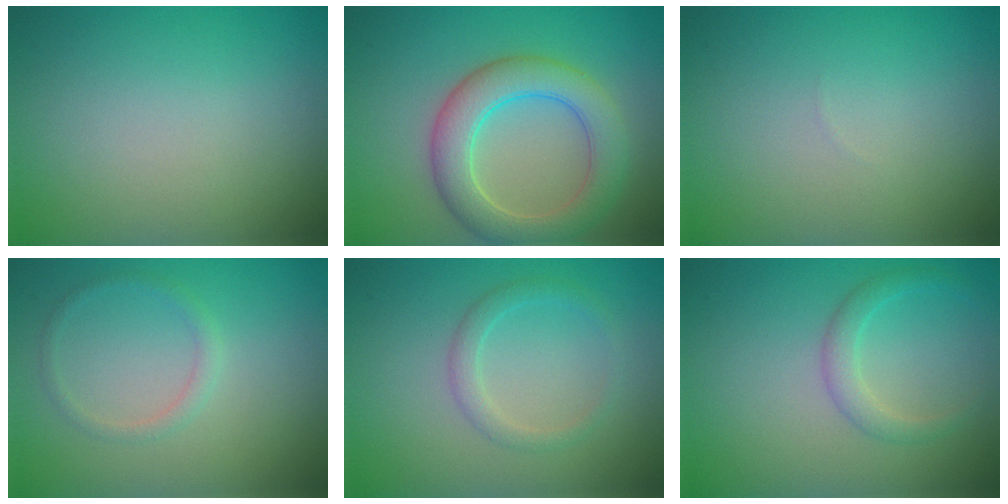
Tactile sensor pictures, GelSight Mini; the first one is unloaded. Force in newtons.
{"total": 5.9, "press": 5.9, "slide": 0.2}
{"total": 0.0}
{"total": 1.2, "press": 1.2, "slide": 0.0}
{"total": 1.7, "press": 1.7, "slide": 0.1}
{"total": 1.8, "press": 1.8, "slide": 0.0}